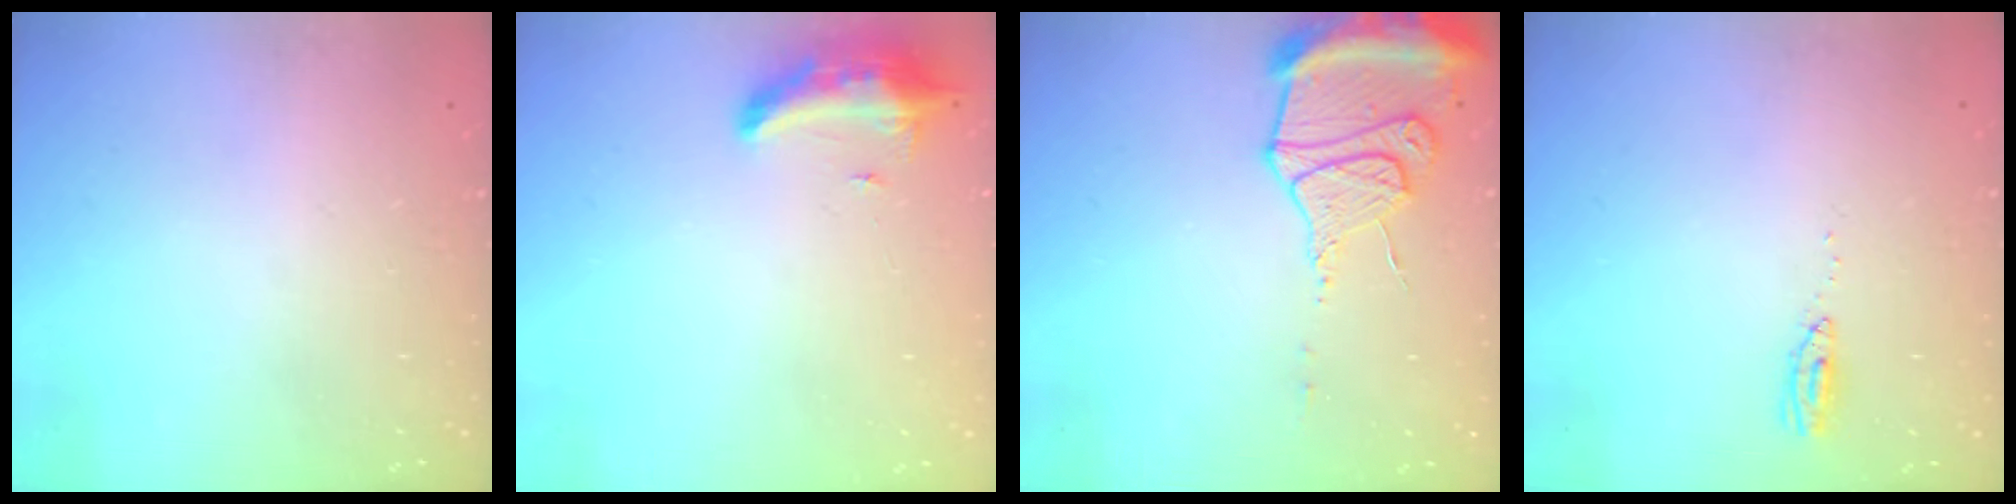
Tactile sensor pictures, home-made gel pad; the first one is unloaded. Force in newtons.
{"total": 8.2, "press": 8.1, "slide": 1.6}
{"total": 14.1, "press": 14.1, "slide": 1.3}
{"total": 3.6, "press": 3.4, "slide": 1.3}